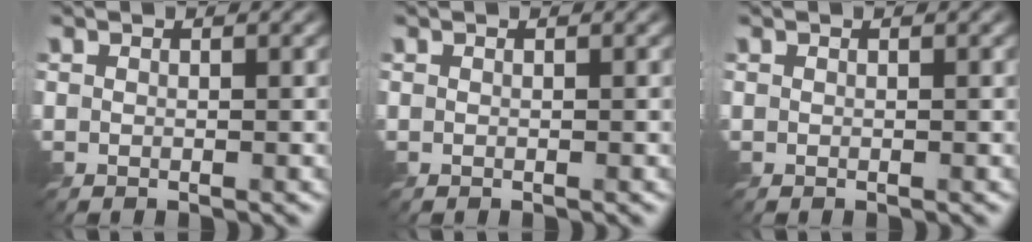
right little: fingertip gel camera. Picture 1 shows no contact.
{"total": 0.0}
{"total": 0.0}